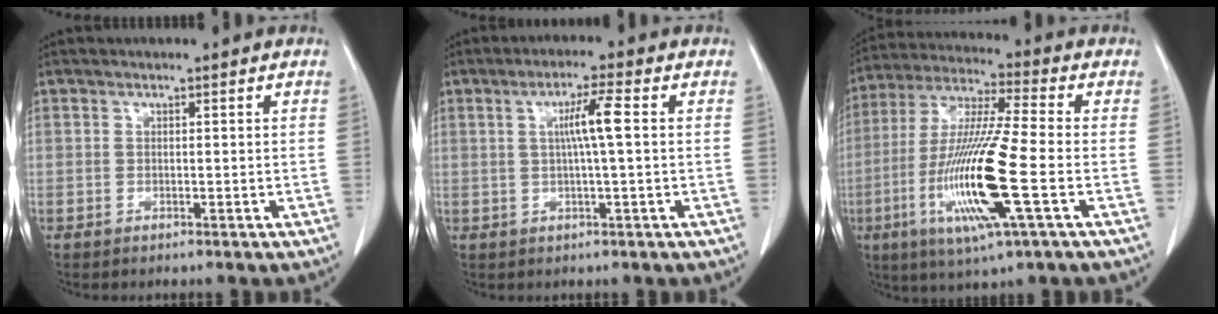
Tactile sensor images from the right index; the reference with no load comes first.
{"total": 4.8, "force": [0.7, -0.5, 4.8], "torque": [-0.086, 0.004, 0.013]}
{"total": 17.0, "force": [-4.6, 0.4, 16.3], "torque": [-0.335, -0.019, -0.089]}